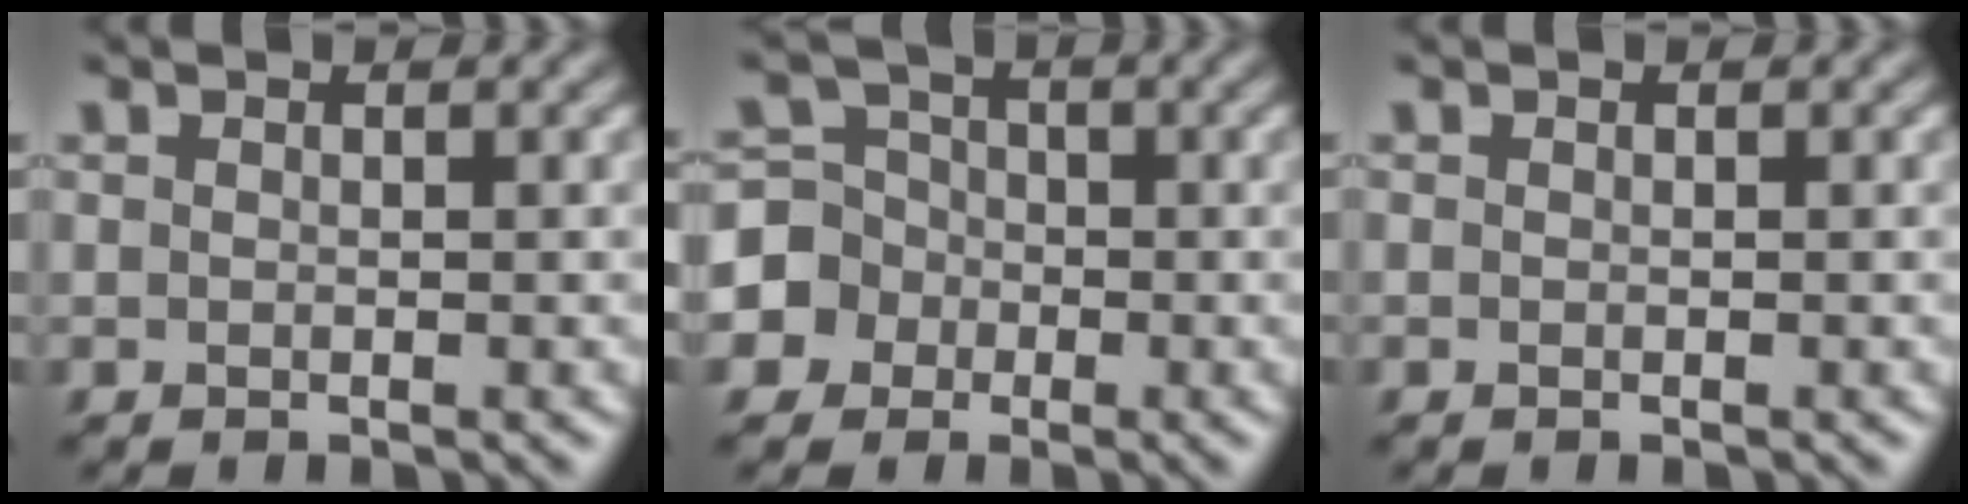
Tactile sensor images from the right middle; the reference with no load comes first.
{"total": 5.8, "force": [-1.8, 5.4, 0.9], "torque": [-0.005, 0.014, -0.059]}
{"total": 0.0}